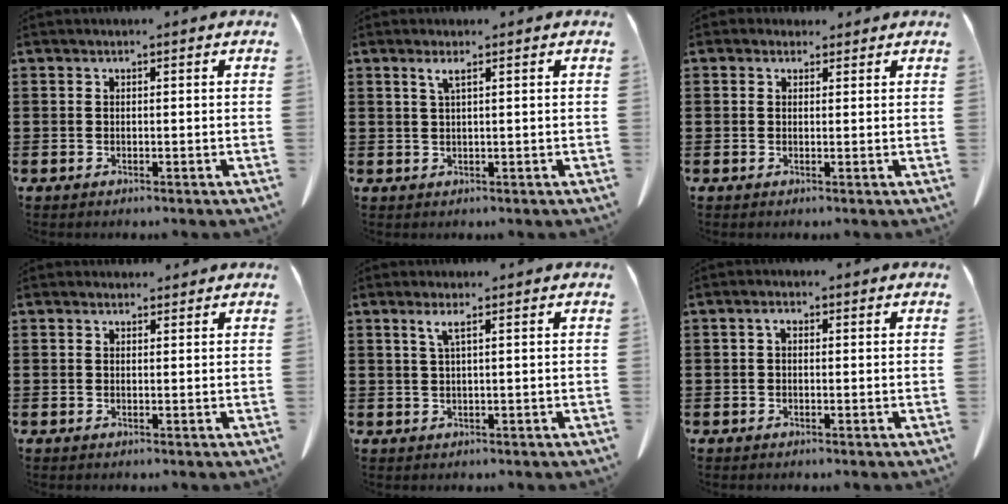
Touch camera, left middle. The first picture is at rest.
{"total": 1.6, "force": [0.8, 0.0, 1.4], "torque": [-0.030, 0.000, 0.014]}
{"total": 1.4, "force": [1.1, 0.9, 0.3], "torque": [-0.001, 0.003, 0.018]}
{"total": 1.1, "force": [0.9, 0.5, 0.1], "torque": [0.004, 0.000, 0.016]}
{"total": 1.8, "force": [0.8, -0.1, 1.6], "torque": [-0.035, -0.002, 0.014]}
{"total": 1.5, "force": [-0.1, 0.8, 1.2], "torque": [-0.026, 0.003, -0.002]}